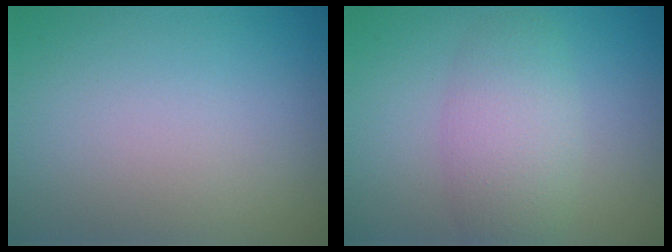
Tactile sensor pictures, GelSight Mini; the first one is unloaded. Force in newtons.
{"total": 4.2, "press": 4.2, "slide": 0.2}